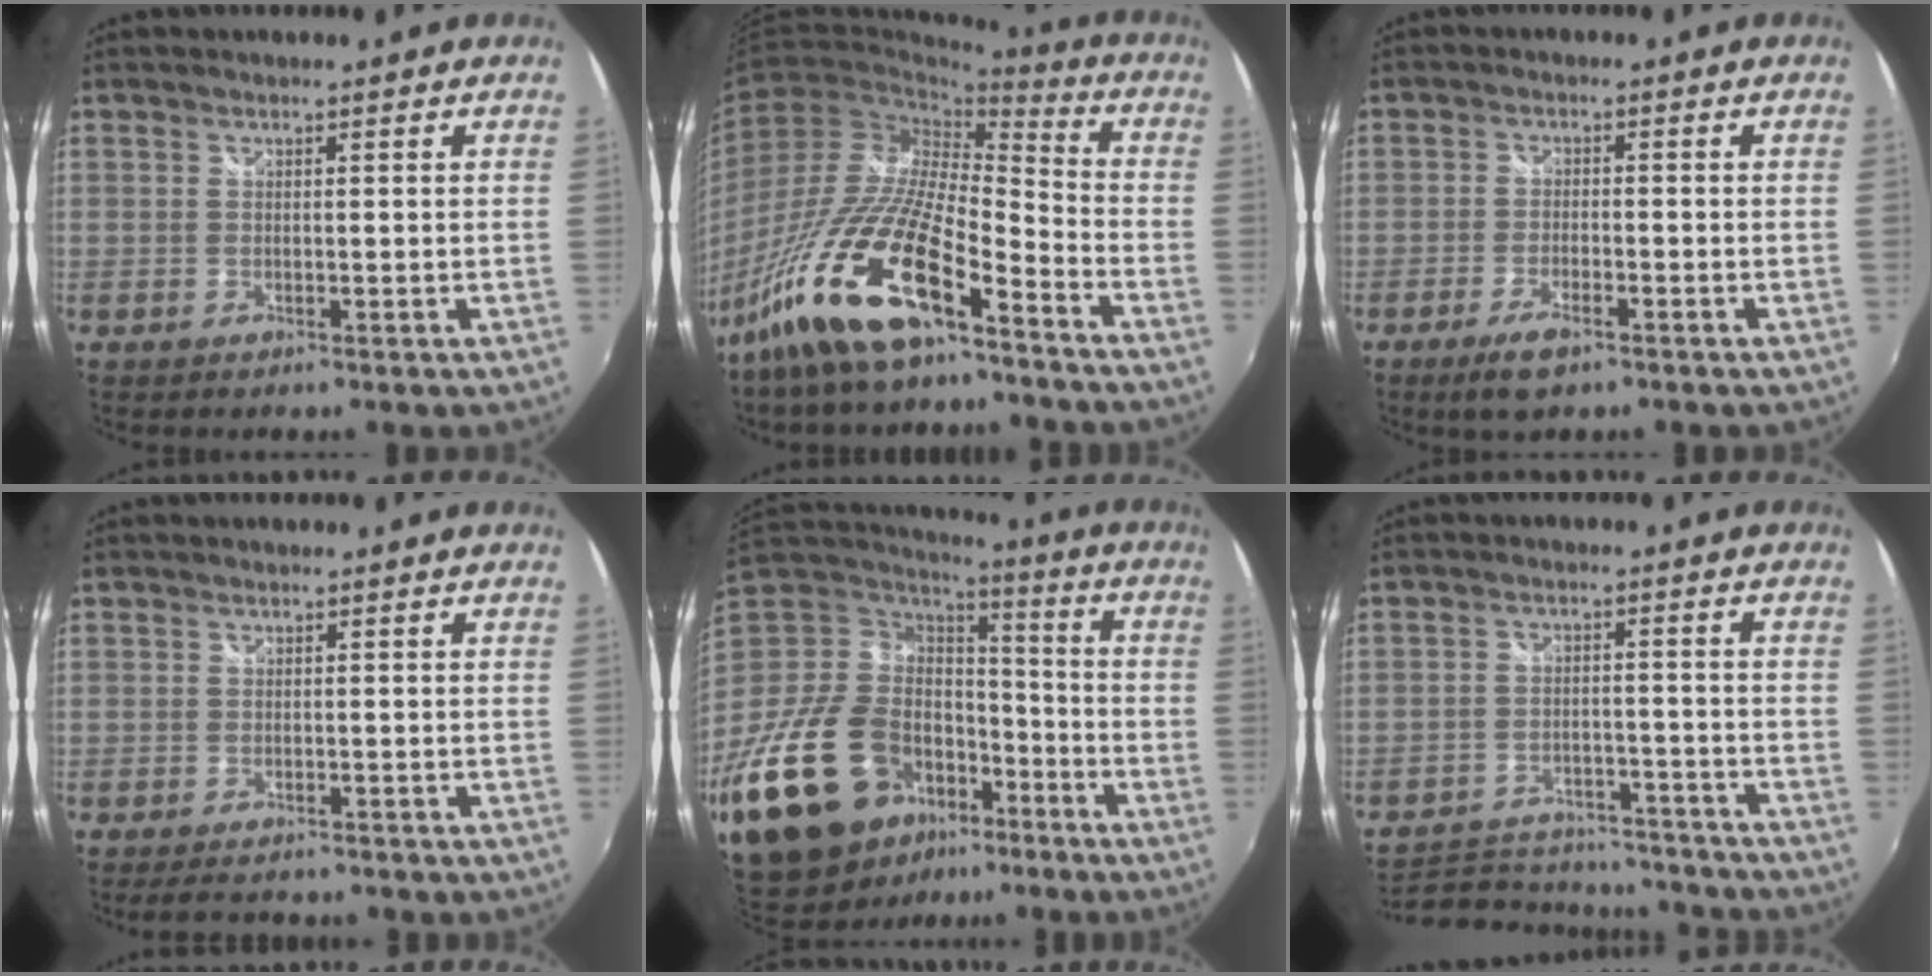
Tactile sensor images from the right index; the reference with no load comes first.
{"total": 17.6, "force": [-12.0, 3.7, 12.3], "torque": [-0.253, -0.004, -0.240]}
{"total": 5.1, "force": [-3.4, 1.7, 3.3], "torque": [-0.082, -0.008, -0.064]}
{"total": 4.3, "force": [-3.6, 2.1, 1.3], "torque": [-0.028, -0.004, -0.057]}
{"total": 26.5, "force": [-14.6, 15.7, 15.6], "torque": [-0.336, -0.012, -0.242]}
{"total": 18.6, "force": [-16.2, 7.1, 5.6], "torque": [-0.133, 0.023, -0.205]}